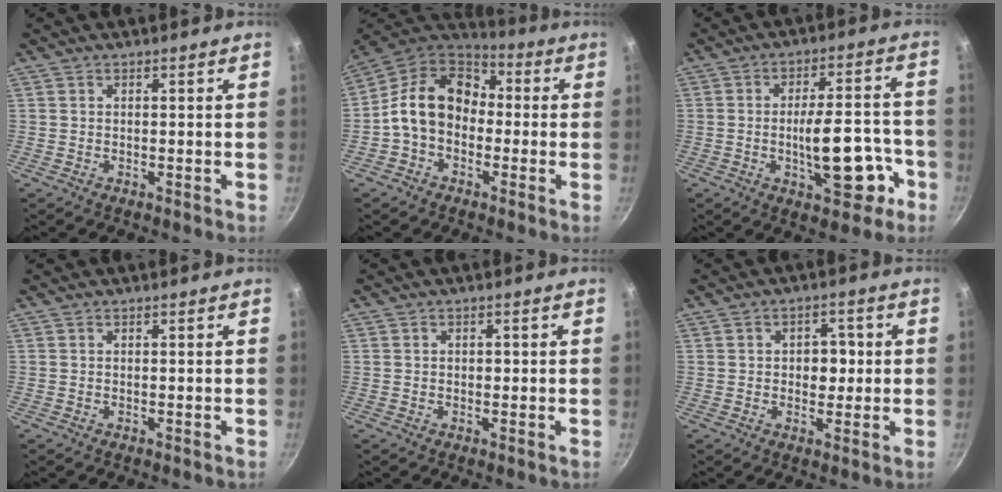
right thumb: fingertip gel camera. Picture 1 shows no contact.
{"total": 14.6, "force": [-0.7, 11.2, 9.4], "torque": [-0.130, 0.044, -0.034]}
{"total": 13.5, "force": [-4.4, 5.8, 11.4], "torque": [-0.133, 0.040, -0.053]}
{"total": 0.0}
{"total": 1.2, "force": [0.1, 0.9, 0.8], "torque": [-0.009, 0.005, 0.002]}
{"total": 5.2, "force": [0.4, 3.8, 3.5], "torque": [-0.018, 0.004, 0.001]}